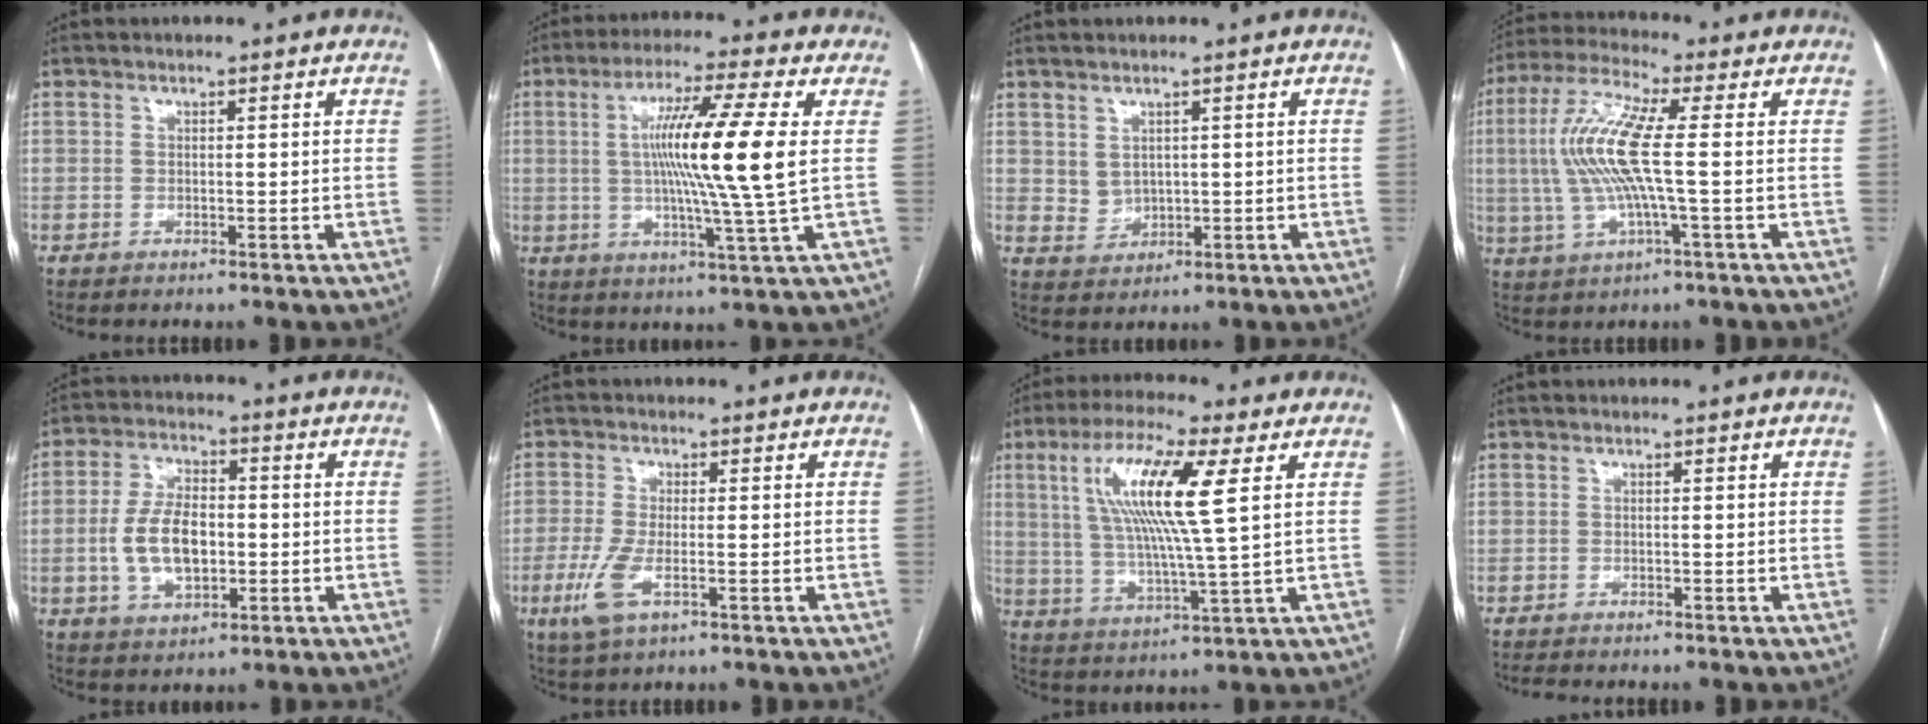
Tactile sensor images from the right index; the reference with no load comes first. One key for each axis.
{"total": 13.9, "fx": 1.5, "fy": -1.5, "fz": 13.8, "tx": -0.251, "ty": -0.007, "tz": 0.020}
{"total": 2.9, "fx": 1.0, "fy": 2.4, "fz": 1.2, "tx": -0.026, "ty": -0.001, "tz": 0.028}
{"total": 11.4, "fx": 0.2, "fy": 1.1, "fz": 11.4, "tx": -0.252, "ty": 0.014, "tz": -0.001}
{"total": 9.7, "fx": -1.2, "fy": 5.2, "fz": 8.2, "tx": -0.168, "ty": 0.013, "tz": -0.016}
{"total": 5.6, "fx": -2.1, "fy": 1.5, "fz": 5.0, "tx": -0.123, "ty": -0.017, "tz": -0.041}
{"total": 13.8, "fx": 4.1, "fy": 0.5, "fz": 13.2, "tx": -0.266, "ty": 0.007, "tz": 0.071}
{"total": 1.7, "fx": -1.6, "fy": 0.4, "fz": 0.4, "tx": -0.008, "ty": -0.006, "tz": -0.020}